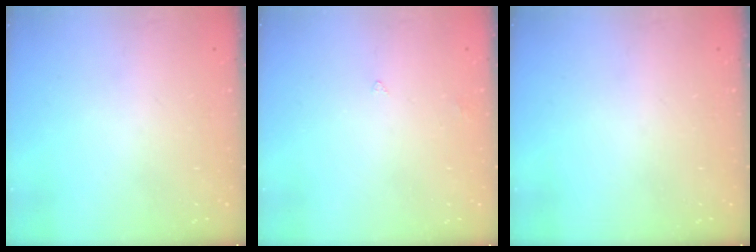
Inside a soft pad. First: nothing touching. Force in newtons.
{"total": 2.7, "press": 2.6, "slide": 0.5}
{"total": 0.0}